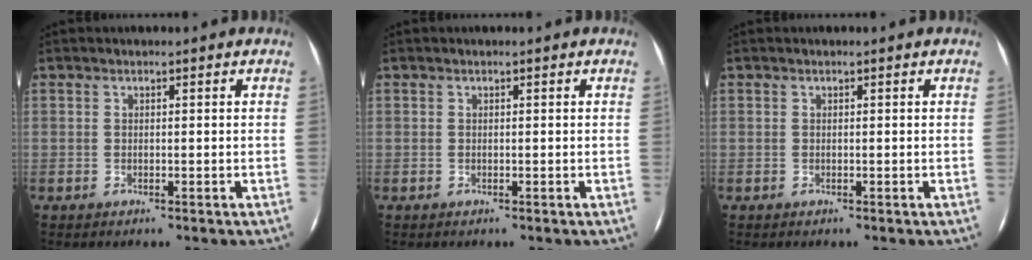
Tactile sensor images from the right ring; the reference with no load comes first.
{"total": 0.0}
{"total": 0.0}